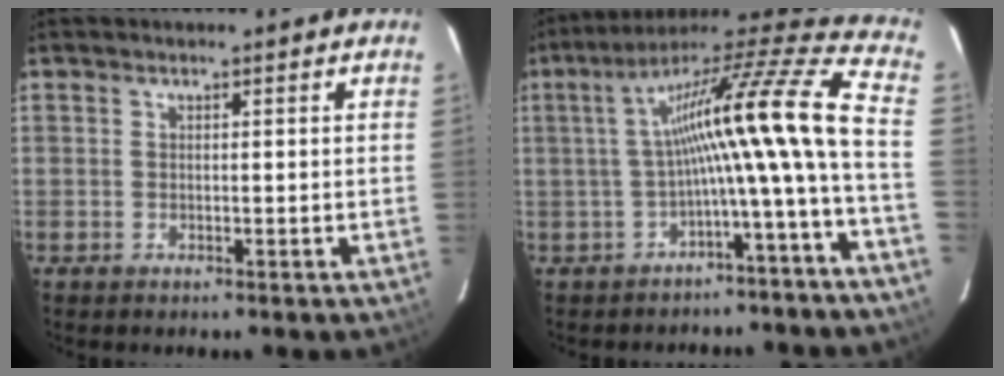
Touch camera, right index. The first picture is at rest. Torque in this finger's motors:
{"motor_torque": [0.72, -0.43, 1.05, 0.21]}